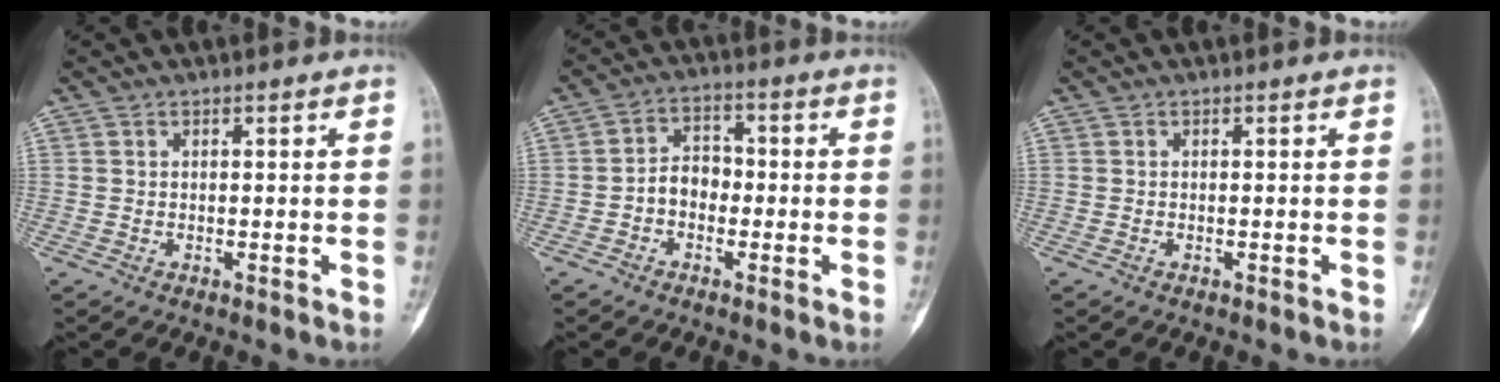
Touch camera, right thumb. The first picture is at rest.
{"total": 5.1, "force": [-1.4, 3.9, 3.1], "torque": [-0.028, 0.025, -0.036]}
{"total": 0.0}